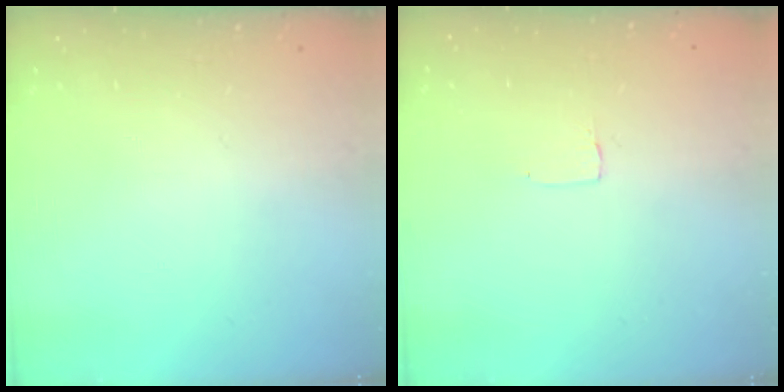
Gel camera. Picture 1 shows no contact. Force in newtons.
{"total": 2.6, "press": 2.6, "slide": 0.2}